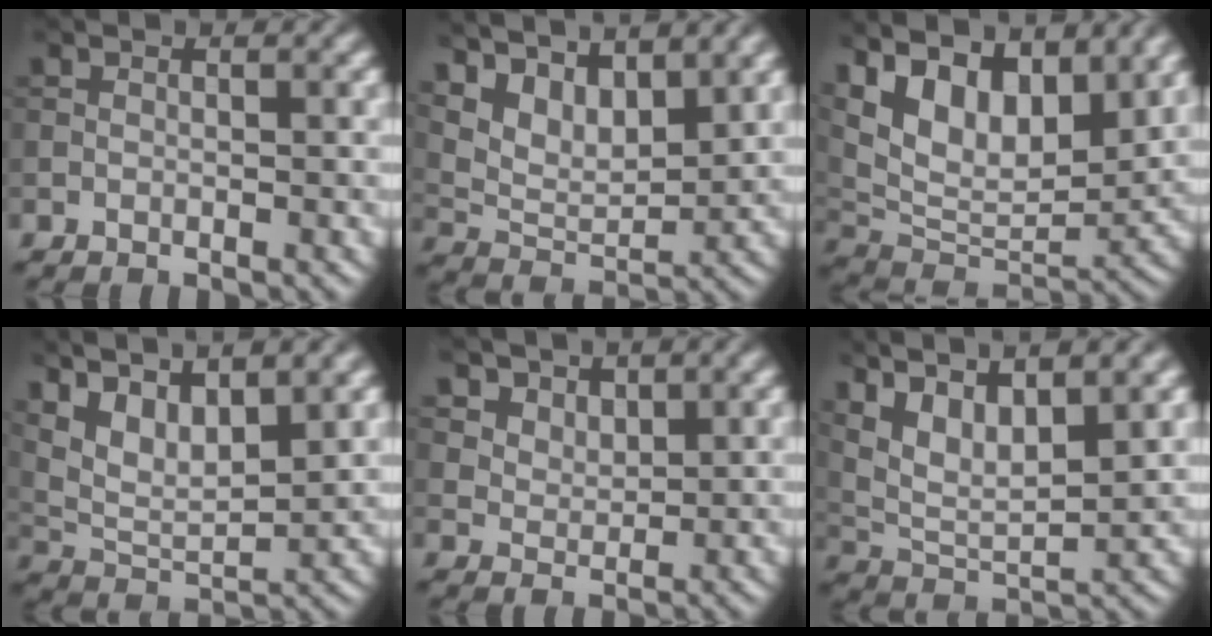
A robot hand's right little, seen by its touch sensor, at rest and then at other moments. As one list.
[{"total": 7.5, "force": [5.3, 3.0, 4.2], "torque": [-0.096, 0.002, 0.102]}, {"total": 12.5, "force": [6.5, 6.3, 8.6], "torque": [-0.168, 0.016, 0.109]}, {"total": 8.3, "force": [4.9, 3.1, 5.9], "torque": [-0.129, 0.015, 0.085]}, {"total": 3.8, "force": [2.8, 2.3, 1.3], "torque": [-0.044, -0.018, 0.072]}, {"total": 9.7, "force": [5.5, 3.5, 7.2], "torque": [-0.158, 0.023, 0.088]}]